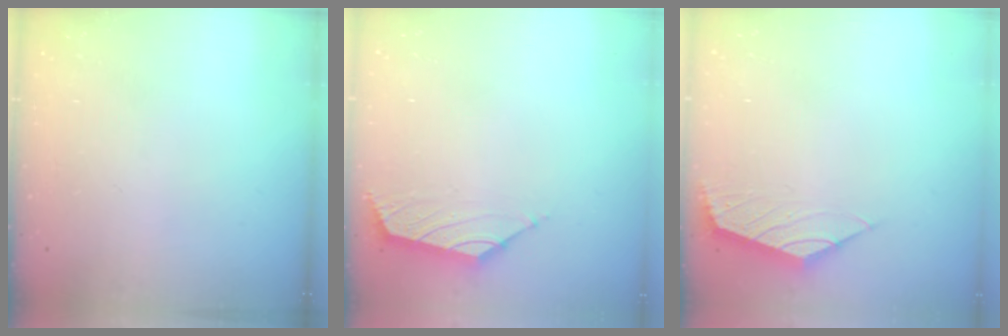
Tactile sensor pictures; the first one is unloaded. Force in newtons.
{"total": 1.6, "press": 1.4, "slide": 0.7}
{"total": 2.1, "press": 2.0, "slide": 0.6}